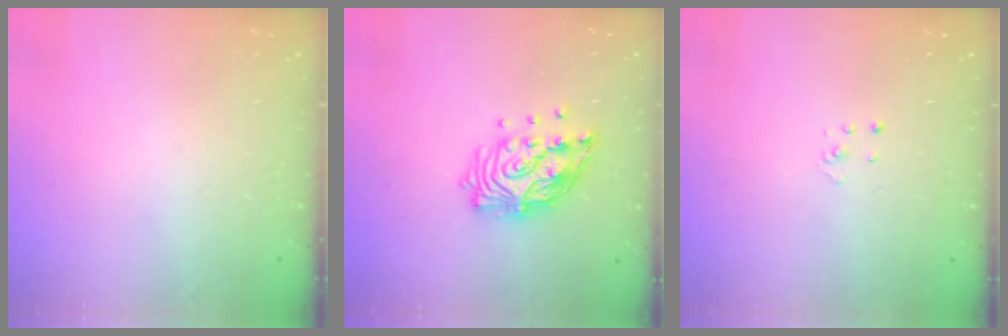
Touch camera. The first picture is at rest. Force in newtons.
{"total": 13.6, "press": 13.5, "slide": 1.5}
{"total": 1.5, "press": 1.5, "slide": 0.1}